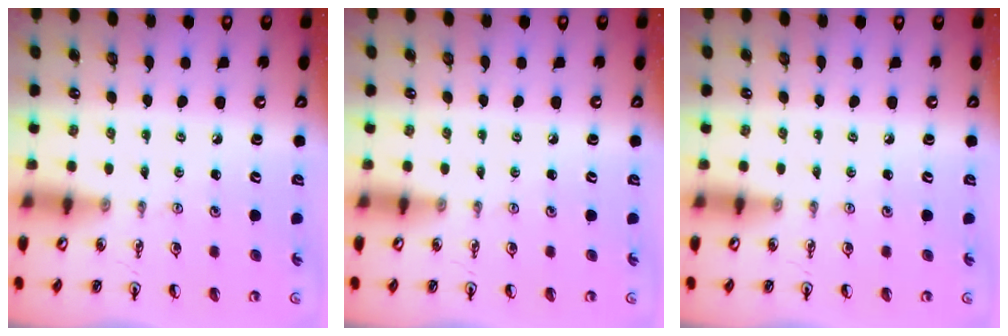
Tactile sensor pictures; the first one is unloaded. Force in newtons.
{"total": 0.0}
{"total": 0.0}